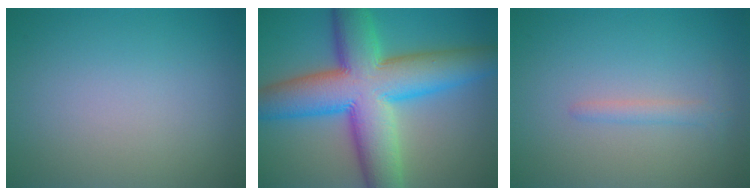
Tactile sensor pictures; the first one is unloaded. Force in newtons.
{"total": 13.3, "press": 13.3, "slide": 0.4}
{"total": 1.3, "press": 1.3, "slide": 0.1}